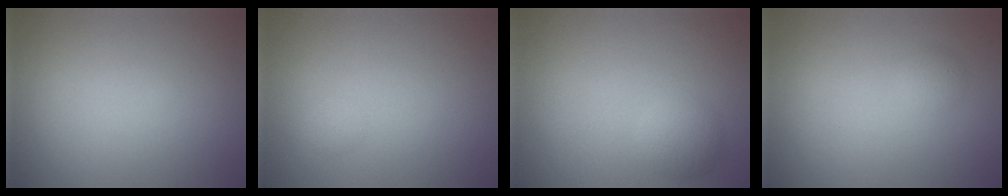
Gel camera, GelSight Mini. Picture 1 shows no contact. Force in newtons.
{"total": 0.6, "press": 0.6, "slide": 0.0}
{"total": 2.0, "press": 2.0, "slide": 0.1}
{"total": 0.9, "press": 0.9, "slide": 0.1}